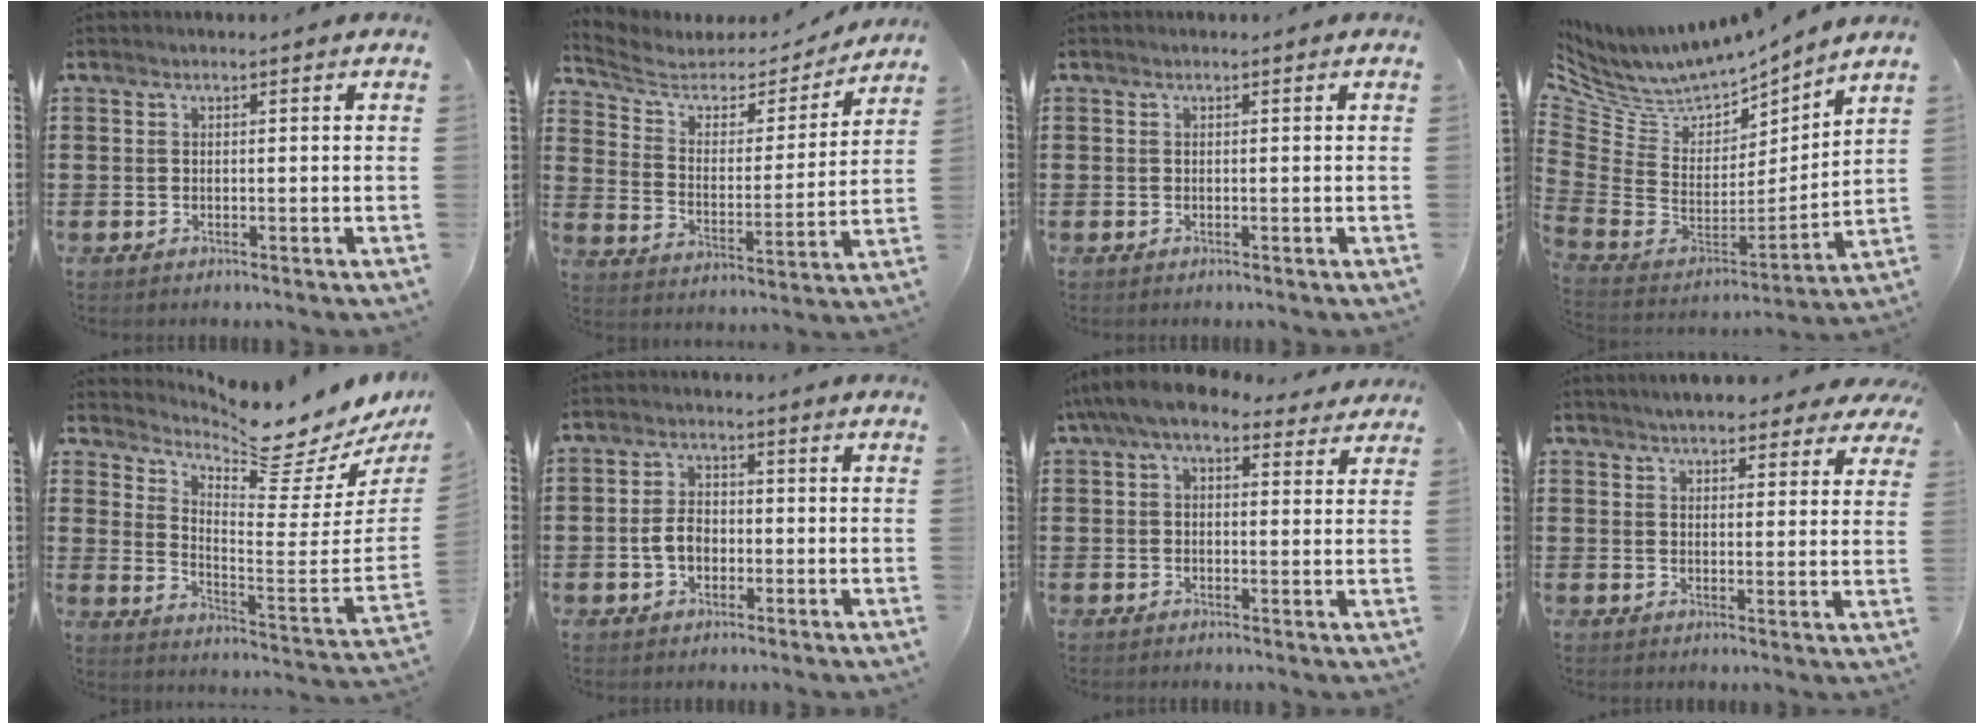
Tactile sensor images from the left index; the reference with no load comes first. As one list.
[{"total": 5.2, "force": [4.2, 2.7, 1.6], "torque": [-0.062, -0.023, 0.067]}, {"total": 0.0}, {"total": 4.8, "force": [4.4, 1.9, -0.3], "torque": [-0.034, -0.057, 0.076]}, {"total": 7.4, "force": [7.1, 0.4, 2.2], "torque": [-0.042, -0.083, 0.111]}, {"total": 4.4, "force": [-0.8, 2.9, 3.2], "torque": [-0.076, 0.003, -0.021]}, {"total": 5.9, "force": [4.5, 2.4, 3.1], "torque": [-0.074, -0.002, 0.082]}, {"total": 4.9, "force": [4.6, 0.8, 1.6], "torque": [-0.038, -0.011, 0.083]}]